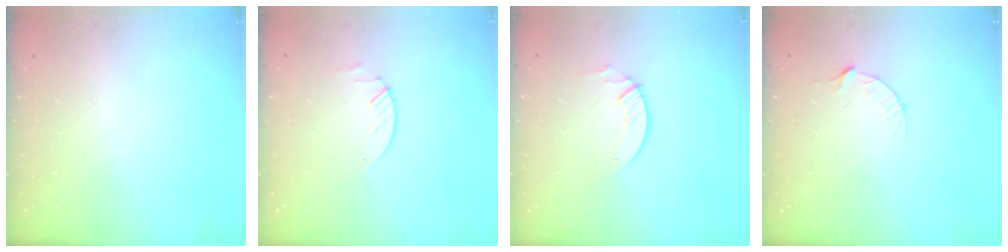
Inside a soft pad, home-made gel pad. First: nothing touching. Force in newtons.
{"total": 1.9, "press": 1.9, "slide": 0.3}
{"total": 3.0, "press": 3.0, "slide": 0.2}
{"total": 3.2, "press": 3.2, "slide": 0.3}